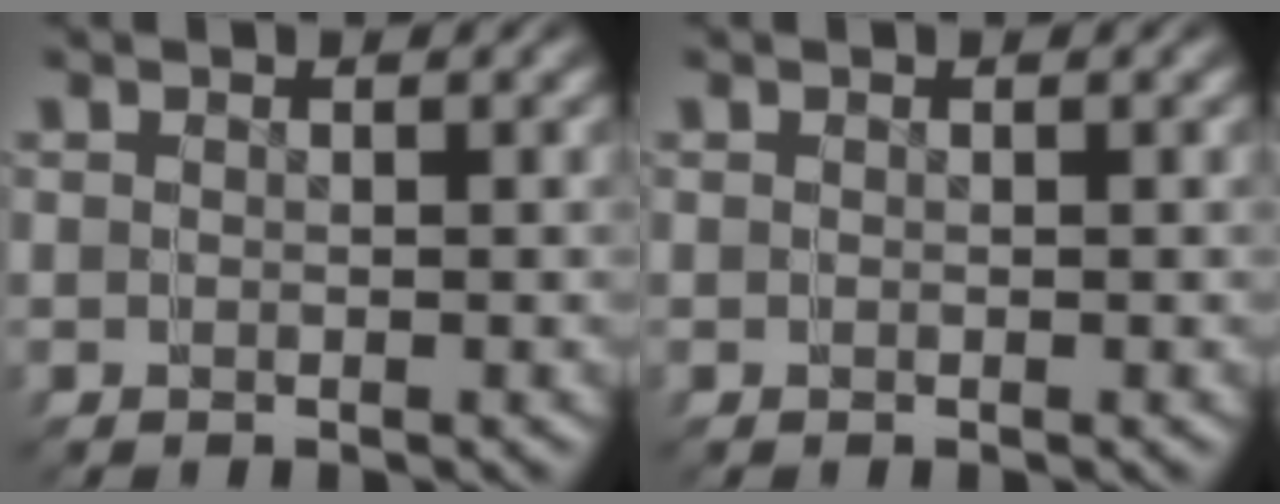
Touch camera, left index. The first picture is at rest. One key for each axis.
{"total": 0.0}